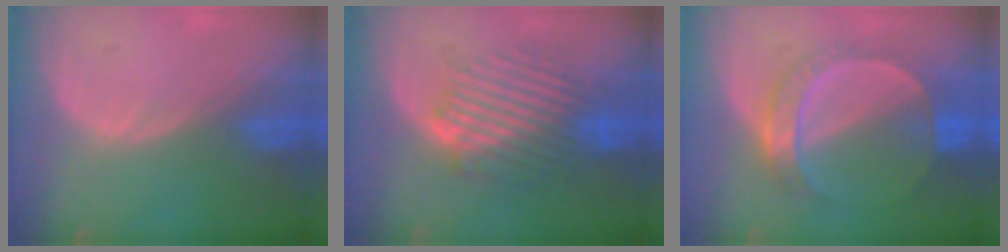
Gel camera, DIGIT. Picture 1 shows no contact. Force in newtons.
{"total": 8.9, "press": 8.3, "slide": 3.2}
{"total": 6.9, "press": 6.5, "slide": 2.4}